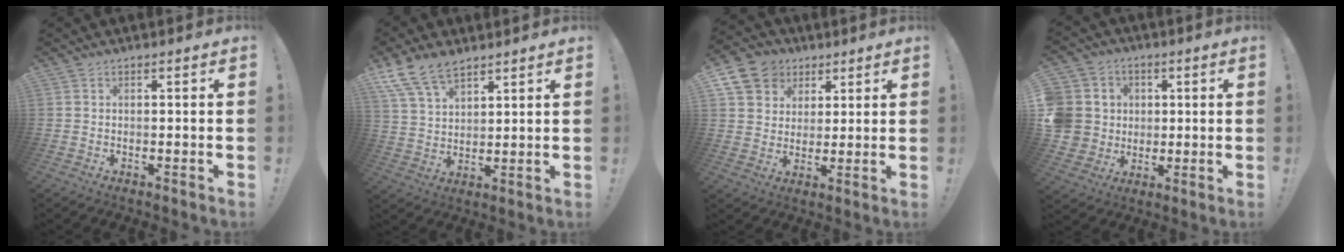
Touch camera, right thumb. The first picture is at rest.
{"total": 11.3, "force": [8.4, 5.7, 4.8], "torque": [-0.099, -0.042, 0.166]}
{"total": 11.3, "force": [5.2, 9.4, 3.5], "torque": [-0.045, -0.032, 0.104]}
{"total": 11.0, "force": [0.9, 10.4, 3.5], "torque": [-0.070, 0.004, 0.030]}